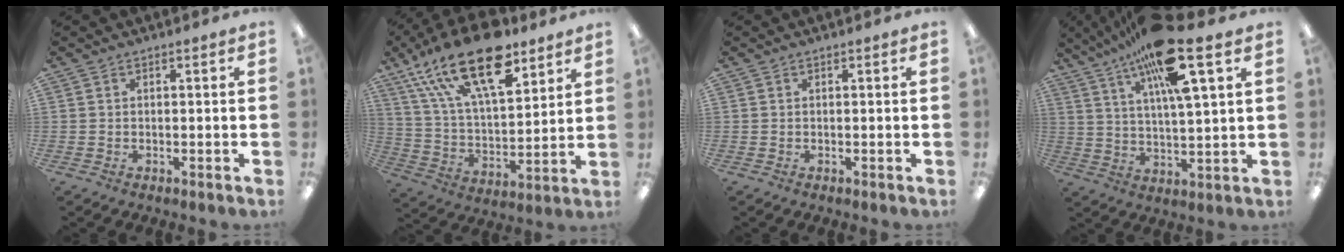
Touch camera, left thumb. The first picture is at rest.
{"total": 22.8, "force": [14.6, 9.4, 14.8], "torque": [-0.273, -0.075, 0.251]}
{"total": 0.0}
{"total": 17.8, "force": [11.0, 3.8, 13.6], "torque": [-0.232, -0.048, 0.174]}